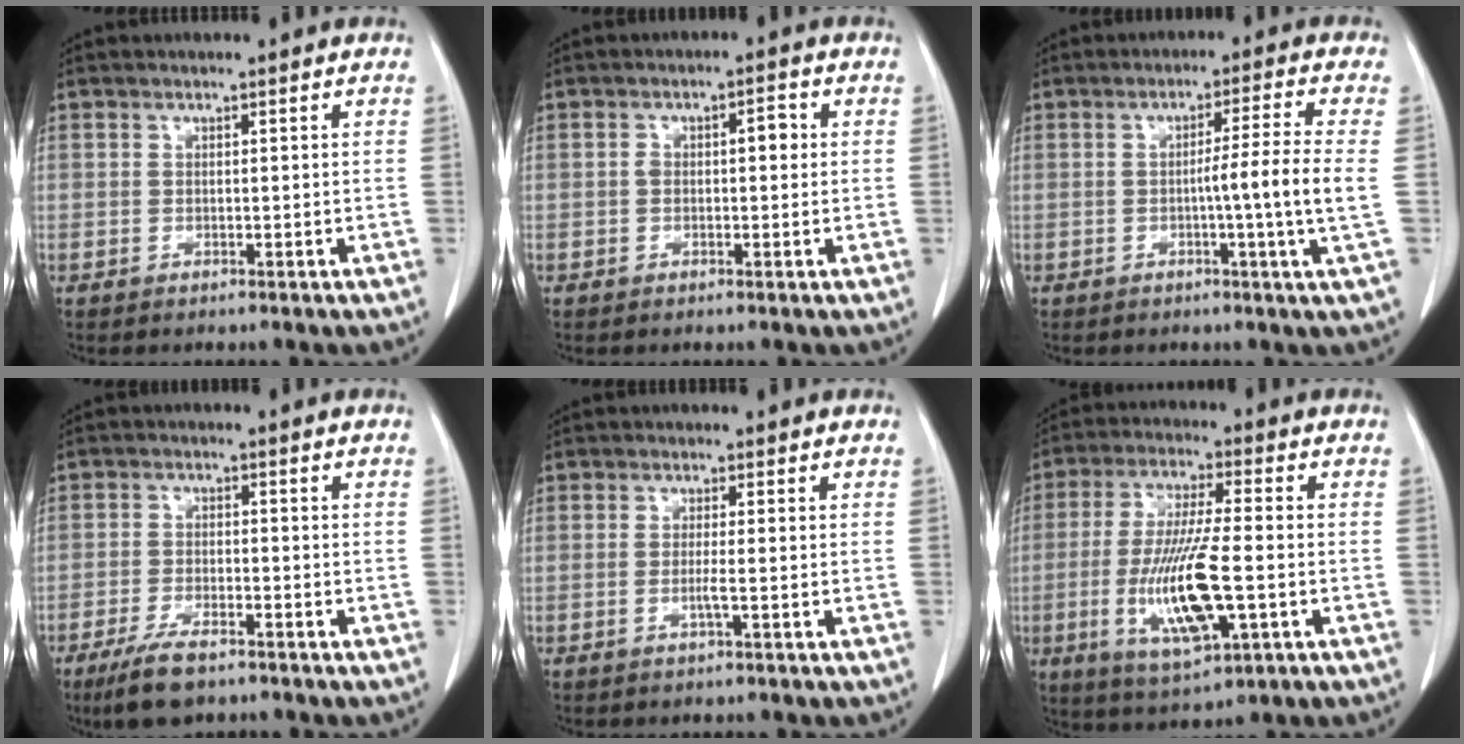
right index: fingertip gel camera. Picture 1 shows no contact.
{"total": 3.1, "force": [0.2, 1.3, 2.8], "torque": [-0.048, 0.016, 0.007]}
{"total": 7.7, "force": [-0.9, -2.0, 7.4], "torque": [-0.109, -0.007, -0.014]}
{"total": 6.8, "force": [-5.1, 1.7, 4.3], "torque": [-0.084, -0.013, -0.089]}
{"total": 1.5, "force": [-0.5, -0.3, 1.4], "torque": [-0.029, -0.002, -0.010]}
{"total": 13.5, "force": [-3.2, 2.3, 12.9], "torque": [-0.259, -0.017, -0.052]}